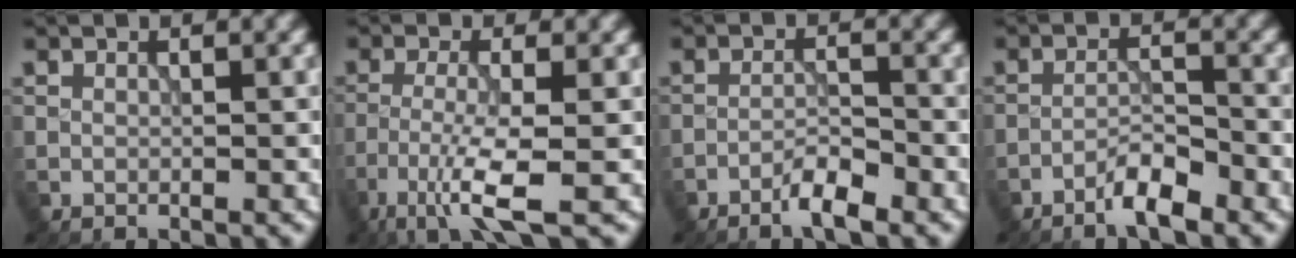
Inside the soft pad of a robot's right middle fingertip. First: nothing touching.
{"total": 5.5, "force": [-3.0, 0.8, 4.6], "torque": [-0.094, -0.006, -0.066]}
{"total": 2.7, "force": [-2.0, 0.4, 1.7], "torque": [-0.031, 0.006, -0.041]}
{"total": 3.0, "force": [-2.4, 0.5, 1.9], "torque": [-0.032, 0.008, -0.047]}